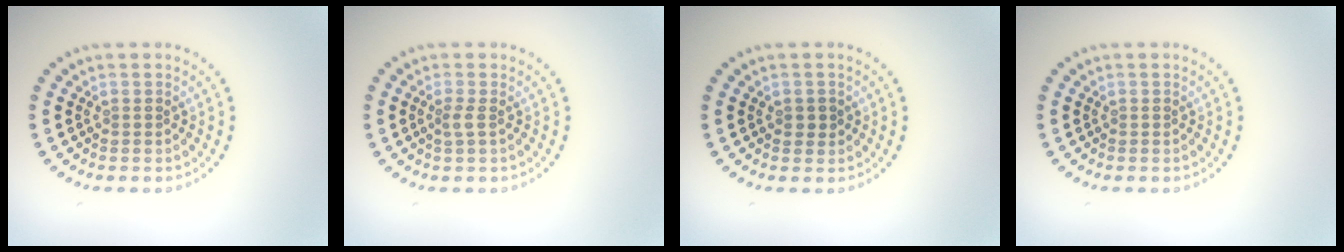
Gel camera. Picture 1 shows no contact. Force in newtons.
{"total": 0.9, "press": 0.7, "slide": 0.6}
{"total": 1.2, "press": 1.2, "slide": 0.1}
{"total": 0.0}